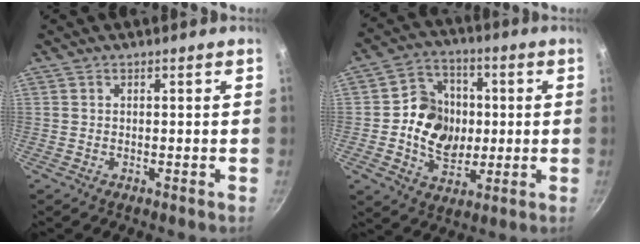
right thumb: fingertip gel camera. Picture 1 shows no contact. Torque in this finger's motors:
{"motor_torque": [0.26, 0.08, 0.58, 0.55, 0.04]}